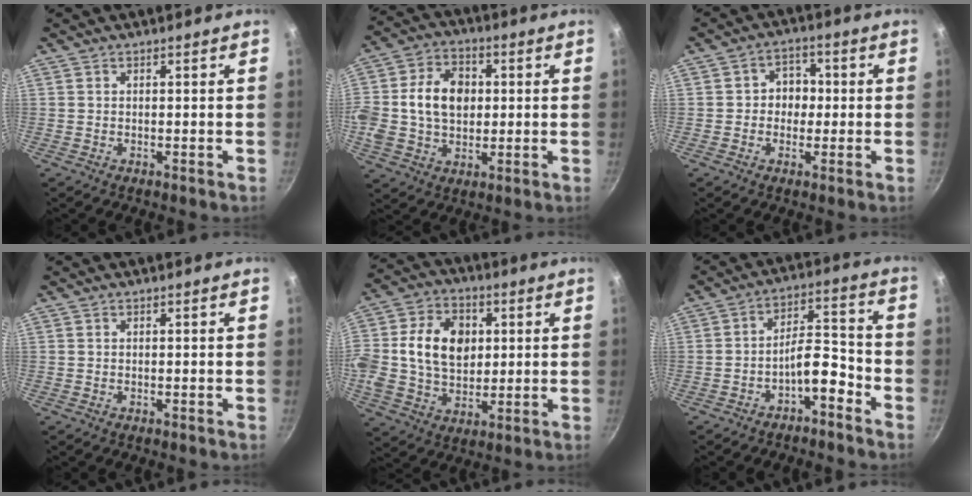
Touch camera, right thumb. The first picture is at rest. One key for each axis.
{"total": 15.8, "fx": 1.3, "fy": 11.8, "fz": 10.4, "tx": -0.182, "ty": 0.023, "tz": 0.015}
{"total": 5.5, "fx": -0.2, "fy": 4.7, "fz": 2.7, "tx": 0.001, "ty": 0.011, "tz": -0.010}
{"total": 0.0}
{"total": 18.2, "fx": 2.4, "fy": 13.6, "fz": 11.9, "tx": -0.215, "ty": 0.021, "tz": 0.036}
{"total": 7.3, "fx": -4.3, "fy": 2.9, "fz": 5.2, "tx": -0.068, "ty": 0.061, "tz": -0.068}